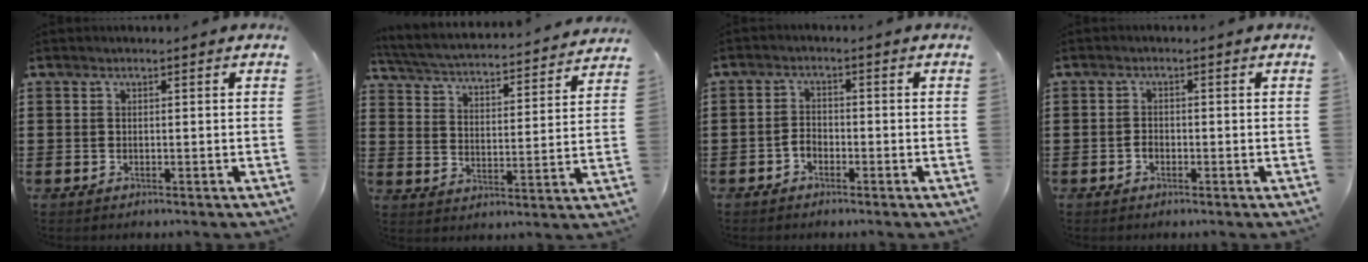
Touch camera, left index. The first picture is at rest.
{"total": 3.3, "force": [3.2, -0.2, 0.7], "torque": [-0.035, -0.032, 0.045]}
{"total": 2.0, "force": [-1.2, 1.2, 1.1], "torque": [-0.033, 0.002, -0.027]}
{"total": 1.2, "force": [-0.5, 0.8, 0.8], "torque": [-0.018, 0.002, -0.009]}